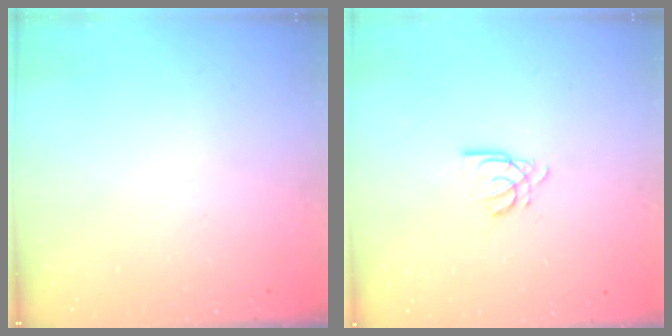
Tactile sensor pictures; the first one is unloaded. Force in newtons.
{"total": 6.7, "press": 6.7, "slide": 0.5}